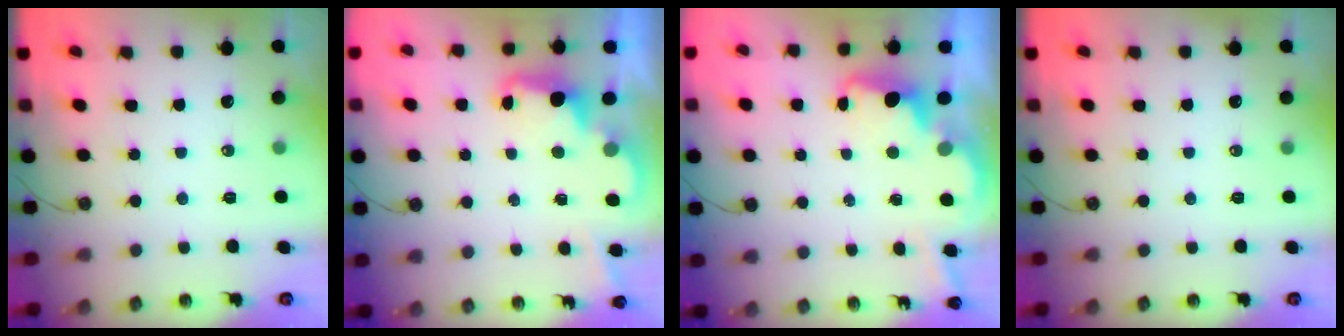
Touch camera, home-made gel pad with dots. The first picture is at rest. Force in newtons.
{"total": 2.5, "press": 2.4, "slide": 0.5}
{"total": 3.7, "press": 3.6, "slide": 0.7}
{"total": 0.0}